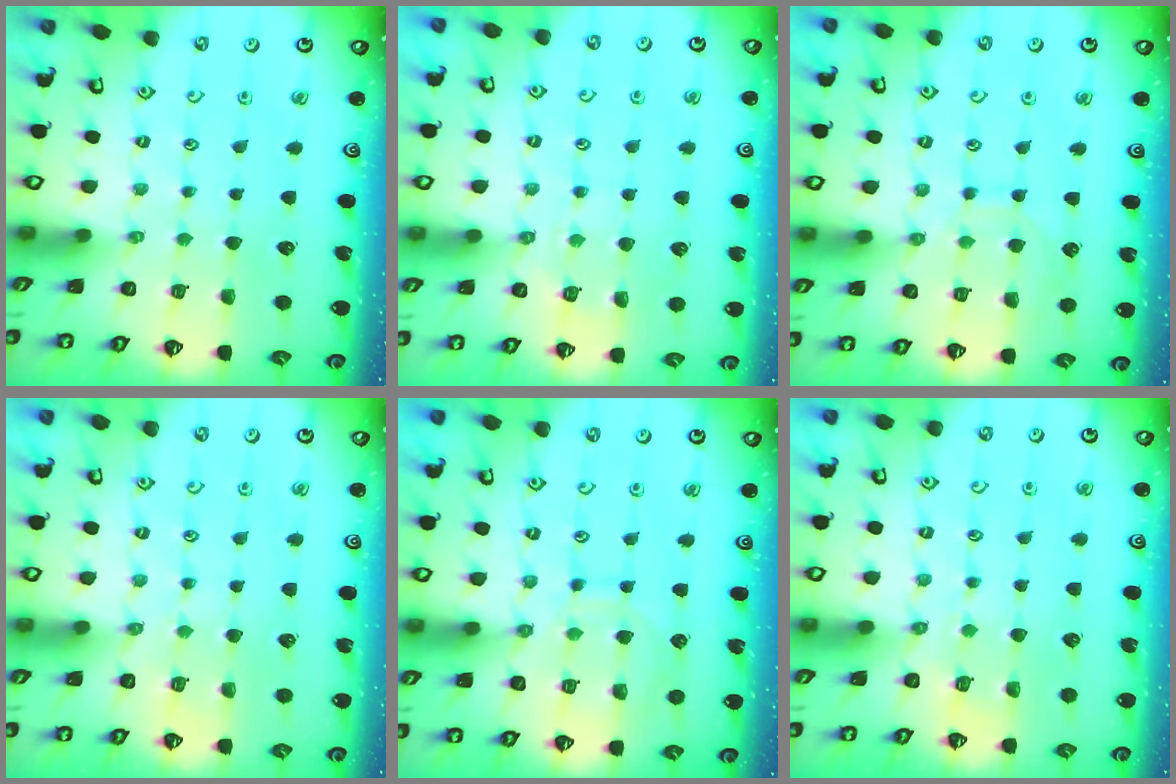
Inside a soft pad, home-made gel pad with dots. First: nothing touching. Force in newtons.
{"total": 5.3, "press": 5.2, "slide": 0.6}
{"total": 8.0, "press": 8.0, "slide": 0.6}
{"total": 5.3, "press": 5.3, "slide": 0.7}
{"total": 11.3, "press": 11.3, "slide": 1.0}
{"total": 4.3, "press": 4.2, "slide": 0.9}